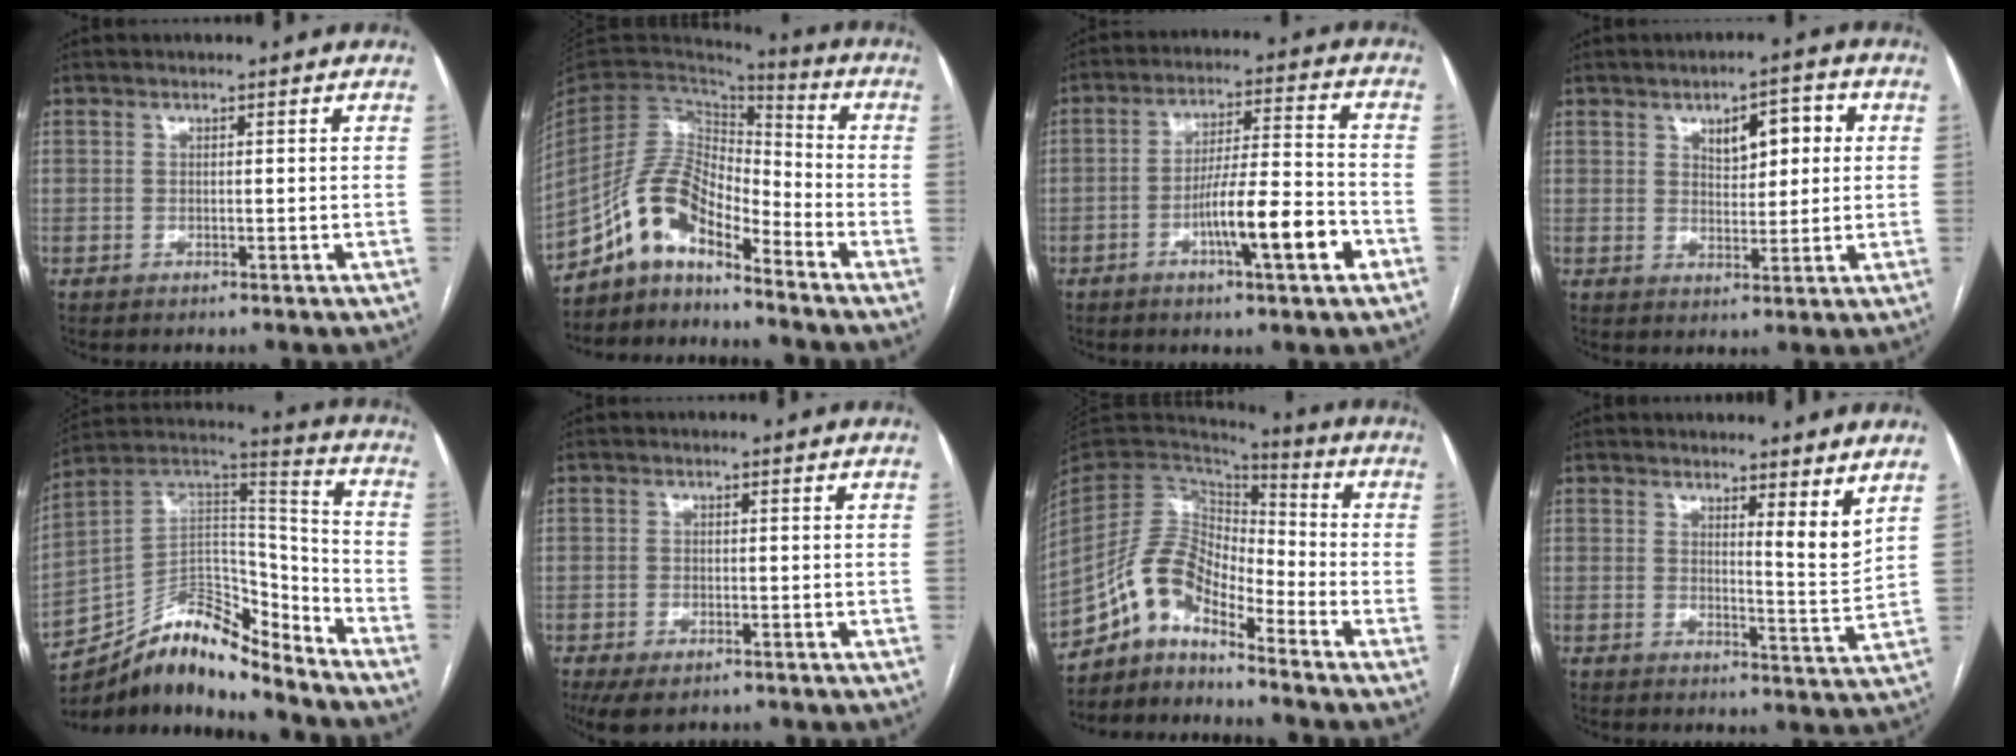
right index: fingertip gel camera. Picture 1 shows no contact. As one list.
[{"total": 11.6, "force": [-9.1, 3.6, 6.3], "torque": [-0.125, 0.031, -0.172]}, {"total": 11.6, "force": [-4.8, 0.8, 10.5], "torque": [-0.170, 0.005, -0.076]}, {"total": 6.4, "force": [2.1, 3.1, 5.3], "torque": [-0.071, 0.016, 0.034]}, {"total": 16.9, "force": [-14.4, 4.7, 7.4], "torque": [-0.112, 0.069, -0.251]}, {"total": 4.5, "force": [-2.9, 2.2, 2.6], "torque": [-0.048, -0.008, -0.044]}, {"total": 10.5, "force": [-8.2, 3.3, 5.7], "torque": [-0.112, 0.037, -0.155]}, {"total": 4.6, "force": [3.6, 0.2, 2.9], "torque": [-0.039, -0.035, 0.046]}]